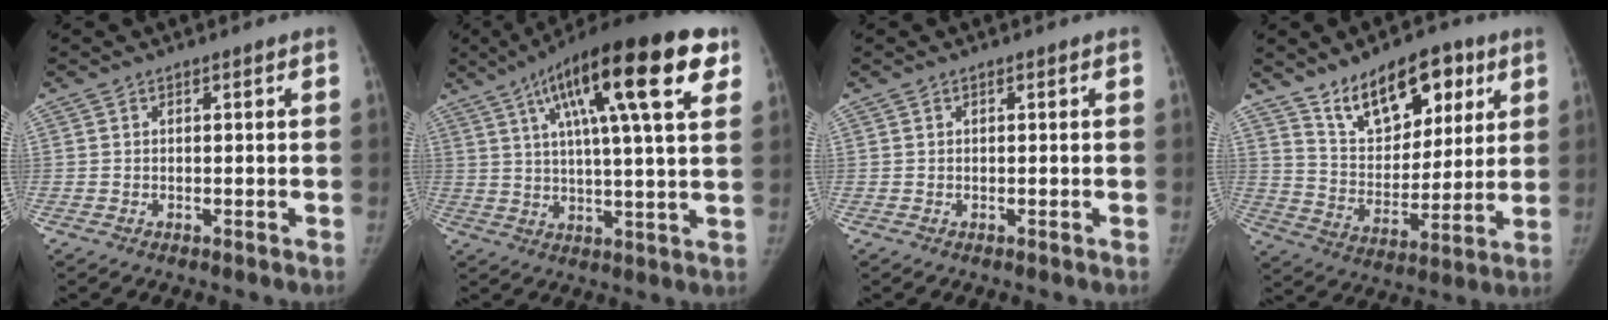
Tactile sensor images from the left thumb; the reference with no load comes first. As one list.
[{"total": 22.9, "force": [10.3, 5.1, 19.8], "torque": [-0.297, 0.006, 0.155]}, {"total": 0.0}, {"total": 16.7, "force": [9.8, 9.1, 10.0], "torque": [-0.107, -0.047, 0.171]}]